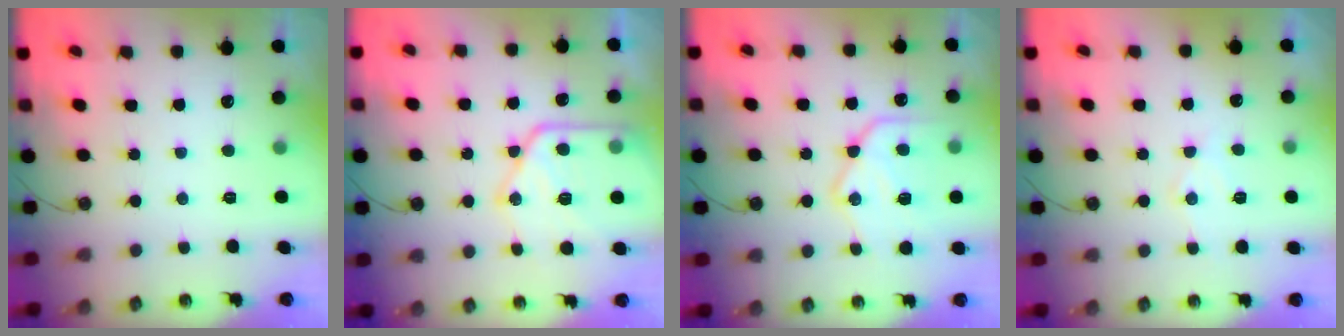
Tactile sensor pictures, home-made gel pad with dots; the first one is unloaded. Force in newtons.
{"total": 18.7, "press": 18.6, "slide": 1.7}
{"total": 18.0, "press": 17.9, "slide": 1.9}
{"total": 7.4, "press": 7.4, "slide": 0.4}